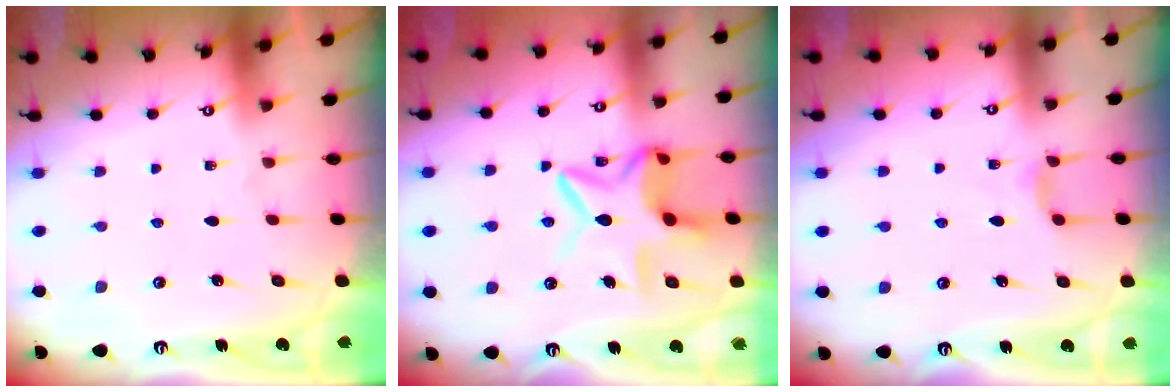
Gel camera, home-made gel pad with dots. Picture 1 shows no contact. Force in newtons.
{"total": 12.3, "press": 12.2, "slide": 1.0}
{"total": 2.7, "press": 2.6, "slide": 0.5}